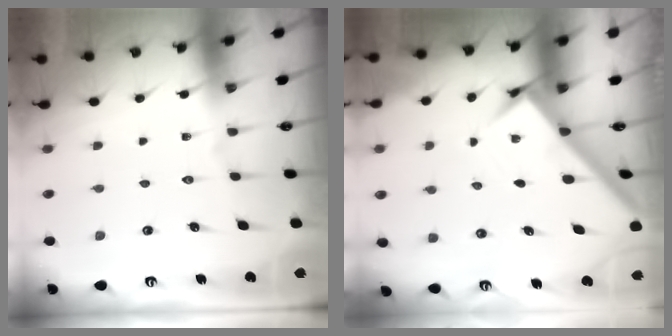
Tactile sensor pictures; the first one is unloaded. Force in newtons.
{"total": 3.0, "press": 2.9, "slide": 0.4}